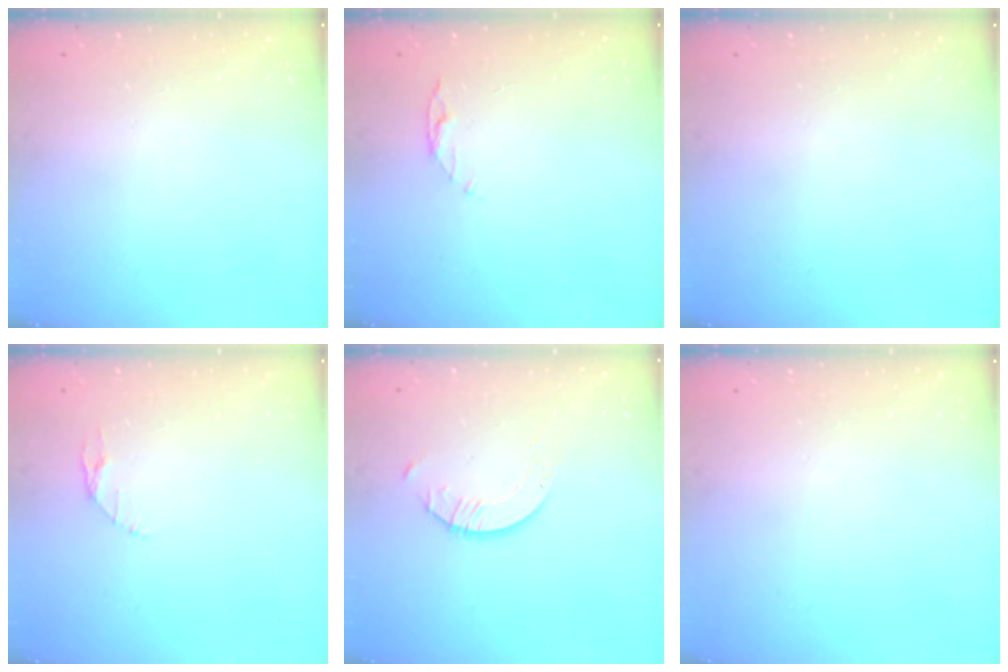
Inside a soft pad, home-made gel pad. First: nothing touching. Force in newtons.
{"total": 3.9, "press": 3.9, "slide": 0.4}
{"total": 0.0}
{"total": 2.9, "press": 2.9, "slide": 0.4}
{"total": 2.1, "press": 2.1, "slide": 0.2}
{"total": 0.0}